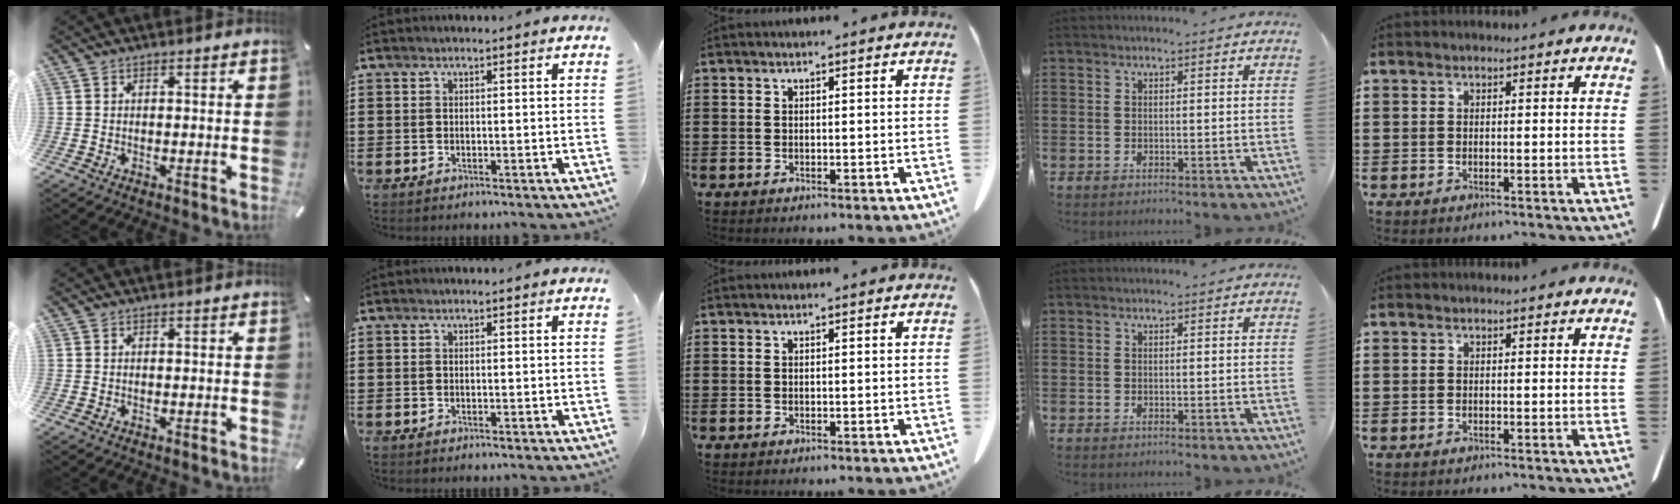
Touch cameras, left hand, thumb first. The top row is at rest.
{}